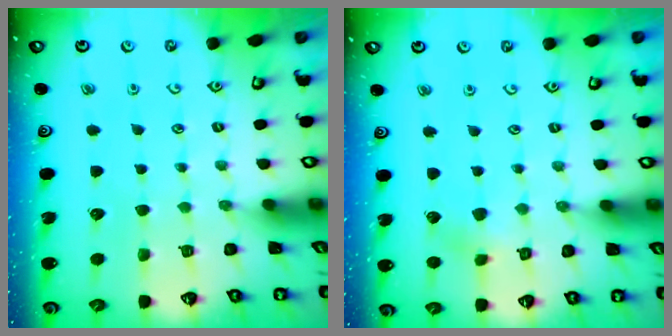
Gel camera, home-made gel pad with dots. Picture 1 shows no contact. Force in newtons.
{"total": 4.2, "press": 4.2, "slide": 0.4}